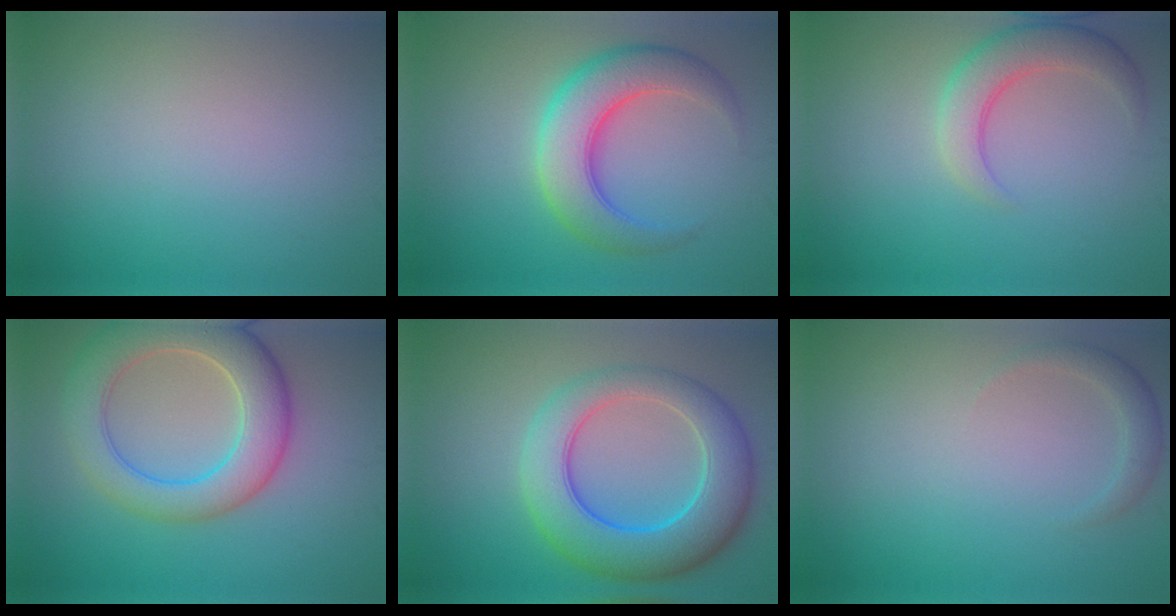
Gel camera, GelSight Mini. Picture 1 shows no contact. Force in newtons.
{"total": 7.0, "press": 7.0, "slide": 0.2}
{"total": 4.0, "press": 3.9, "slide": 0.3}
{"total": 7.6, "press": 7.6, "slide": 0.6}
{"total": 8.8, "press": 8.8, "slide": 0.4}
{"total": 1.6, "press": 1.6, "slide": 0.2}